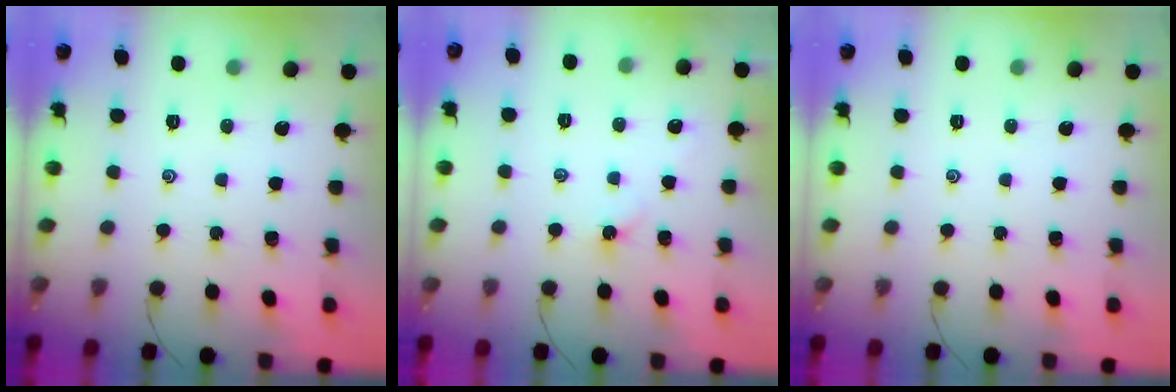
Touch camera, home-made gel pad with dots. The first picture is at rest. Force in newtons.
{"total": 1.9, "press": 1.9, "slide": 0.4}
{"total": 0.0}